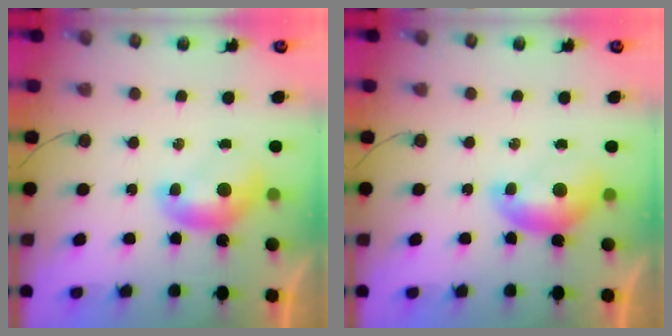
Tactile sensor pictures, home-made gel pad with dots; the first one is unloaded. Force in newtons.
{"total": 0.6, "press": 0.5, "slide": 0.3}